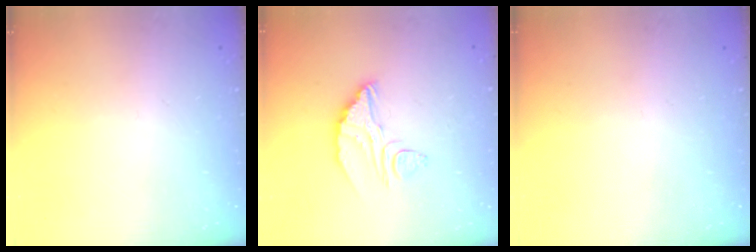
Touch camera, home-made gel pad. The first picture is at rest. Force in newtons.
{"total": 9.7, "press": 9.6, "slide": 0.8}
{"total": 0.0}